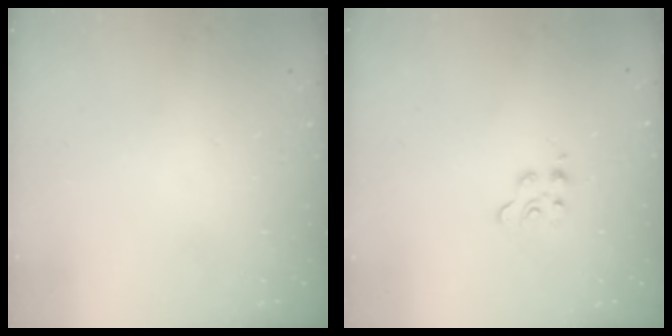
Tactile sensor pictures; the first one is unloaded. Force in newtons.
{"total": 4.7, "press": 4.7, "slide": 0.5}